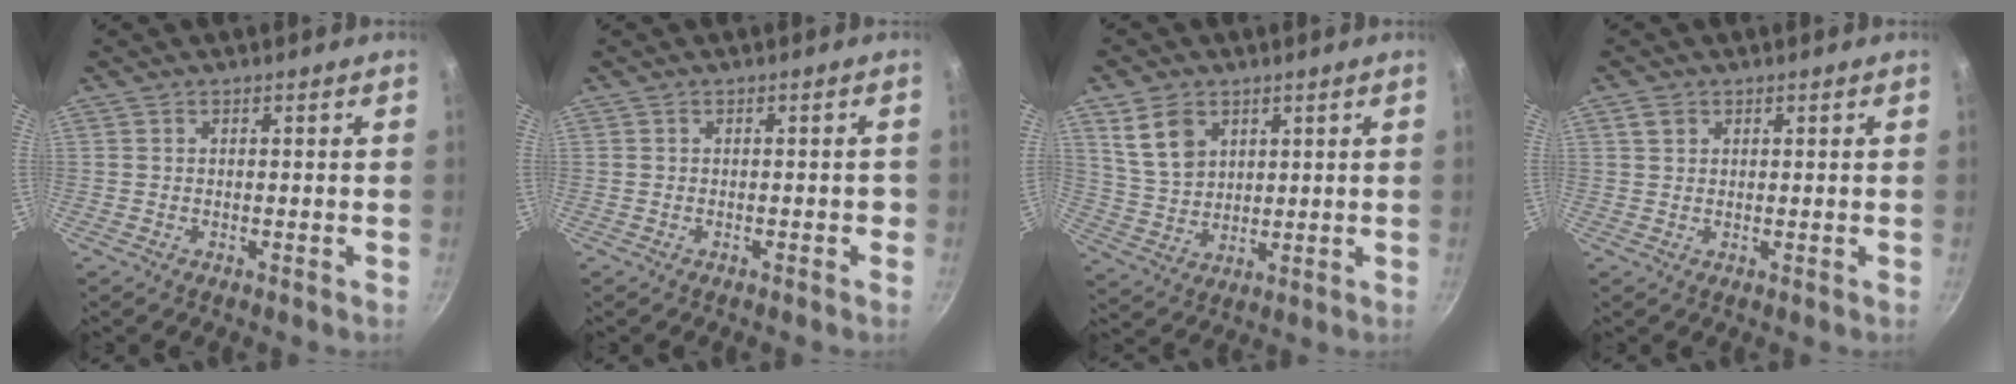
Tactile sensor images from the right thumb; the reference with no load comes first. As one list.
[{"total": 1.1, "force": [-0.4, 0.6, 0.7], "torque": [-0.001, 0.009, -0.006]}, {"total": 8.2, "force": [3.5, 6.3, 3.8], "torque": [-0.047, -0.013, 0.079]}, {"total": 1.8, "force": [0.8, 1.4, 0.8], "torque": [-0.009, 0.002, 0.014]}]